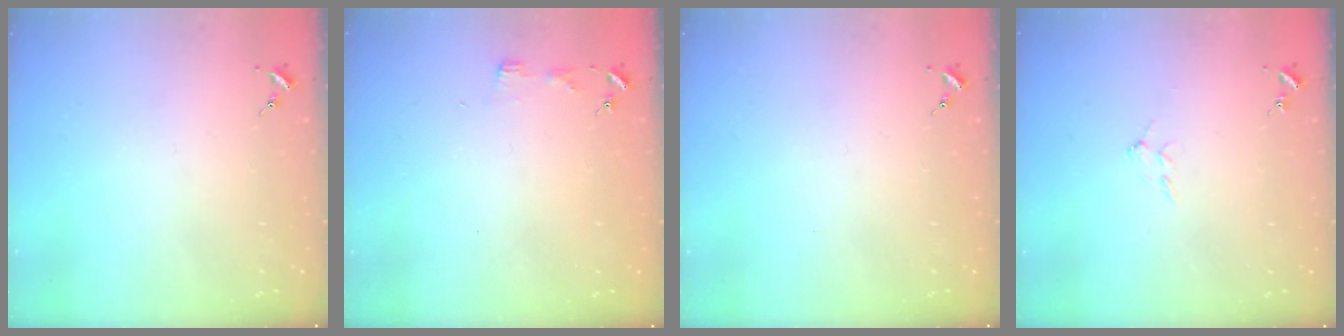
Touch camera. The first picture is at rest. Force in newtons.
{"total": 3.4, "press": 3.3, "slide": 0.4}
{"total": 0.0}
{"total": 5.0, "press": 5.0, "slide": 0.9}